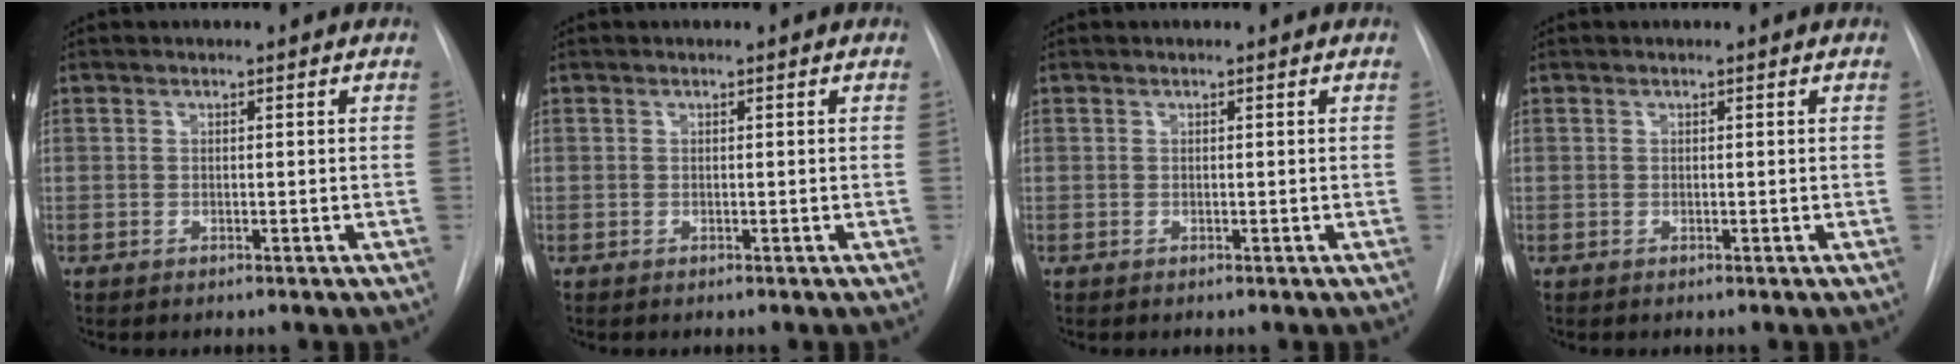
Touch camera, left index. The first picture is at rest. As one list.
[{"total": 0.0}, {"total": 0.0}, {"total": 0.0}]